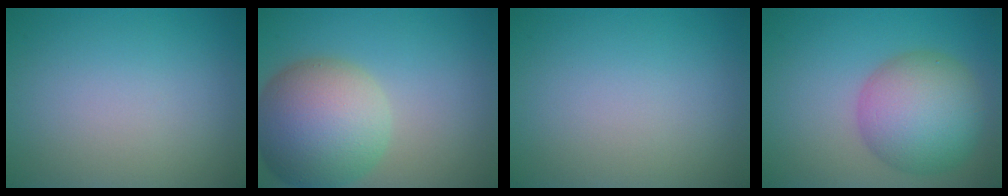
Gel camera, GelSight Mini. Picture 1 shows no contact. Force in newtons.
{"total": 9.9, "press": 9.9, "slide": 0.4}
{"total": 0.0}
{"total": 7.9, "press": 7.9, "slide": 0.1}